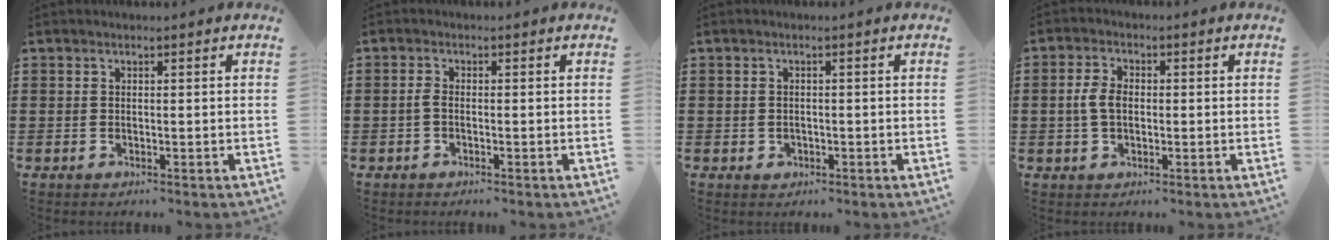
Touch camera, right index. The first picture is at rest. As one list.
[{"total": 1.5, "force": [-0.5, 0.5, 1.3], "torque": [-0.041, -0.007, -0.014]}, {"total": 0.9, "force": [-0.4, 0.8, 0.4], "torque": [-0.011, 0.001, -0.008]}, {"total": 4.0, "force": [0.0, 2.4, 3.2], "torque": [-0.087, 0.000, -0.009]}]